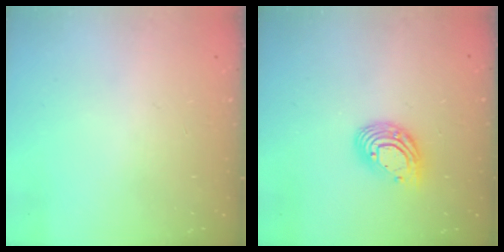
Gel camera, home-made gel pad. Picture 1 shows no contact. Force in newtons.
{"total": 12.1, "press": 12.0, "slide": 1.2}